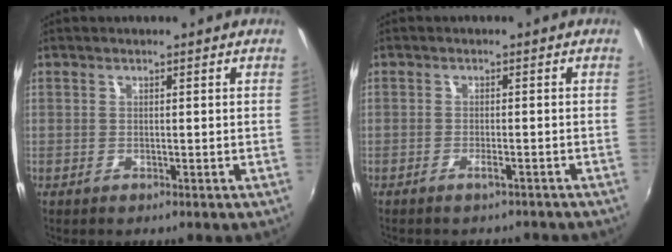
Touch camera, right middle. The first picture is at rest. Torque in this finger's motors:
{"motor_torque": [0.29, -0.39, 0.07, 0.04]}